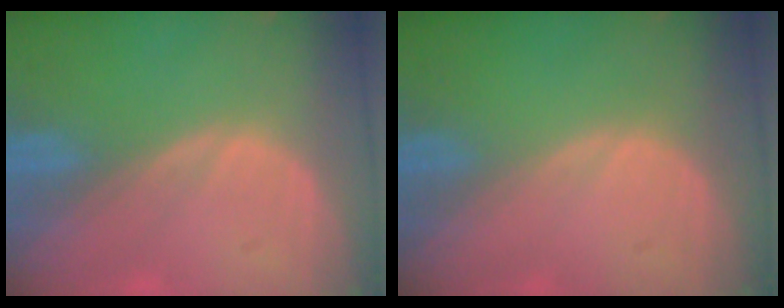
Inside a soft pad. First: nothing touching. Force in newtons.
{"total": 0.0}